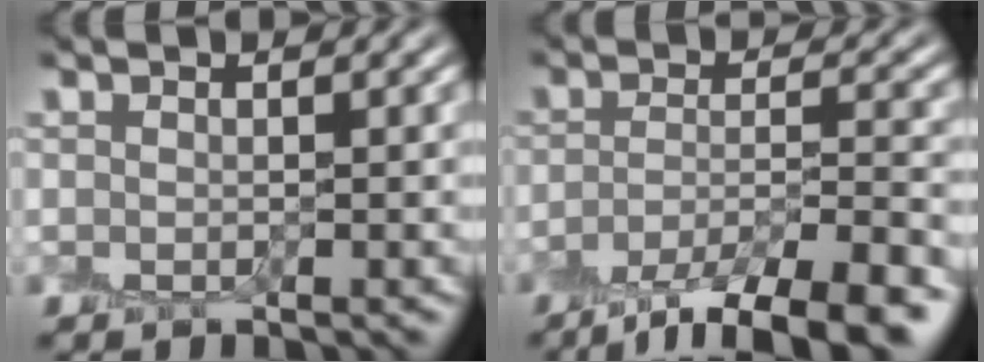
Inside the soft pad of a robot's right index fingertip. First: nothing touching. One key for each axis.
{"total": 8.9, "fx": -5.9, "fy": 2.3, "fz": 6.2, "tx": -0.089, "ty": -0.007, "tz": -0.097}